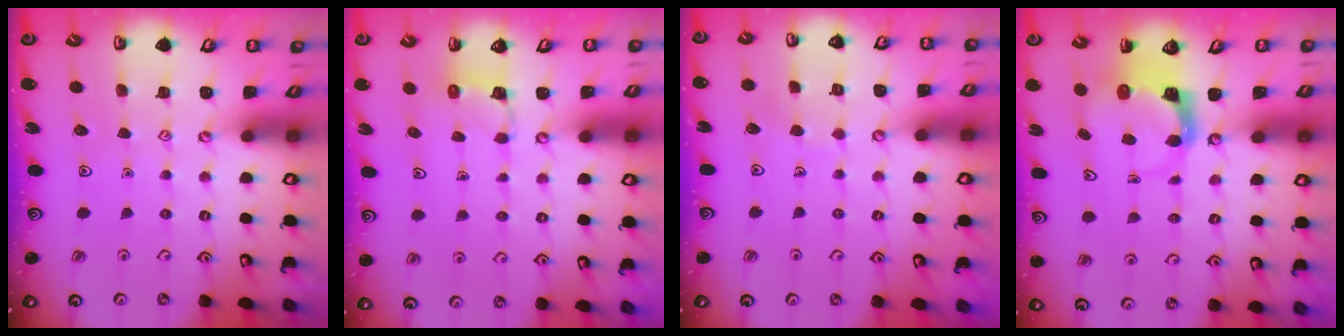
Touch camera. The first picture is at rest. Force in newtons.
{"total": 2.9, "press": 2.9, "slide": 0.3}
{"total": 2.2, "press": 2.2, "slide": 0.1}
{"total": 3.6, "press": 3.5, "slide": 0.5}